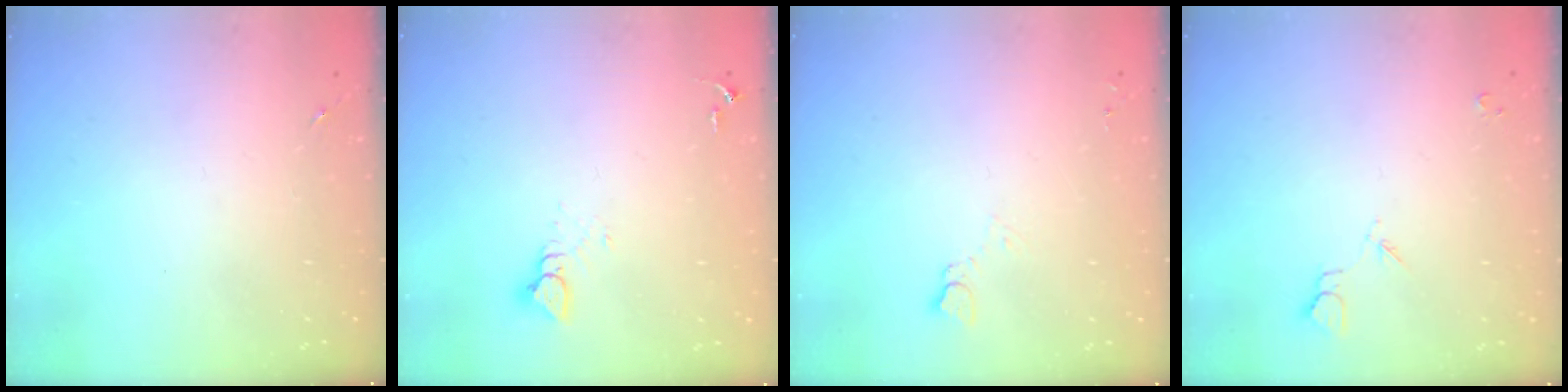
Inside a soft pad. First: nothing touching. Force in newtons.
{"total": 3.5, "press": 3.5, "slide": 0.2}
{"total": 3.8, "press": 3.8, "slide": 0.3}
{"total": 3.9, "press": 3.9, "slide": 0.7}